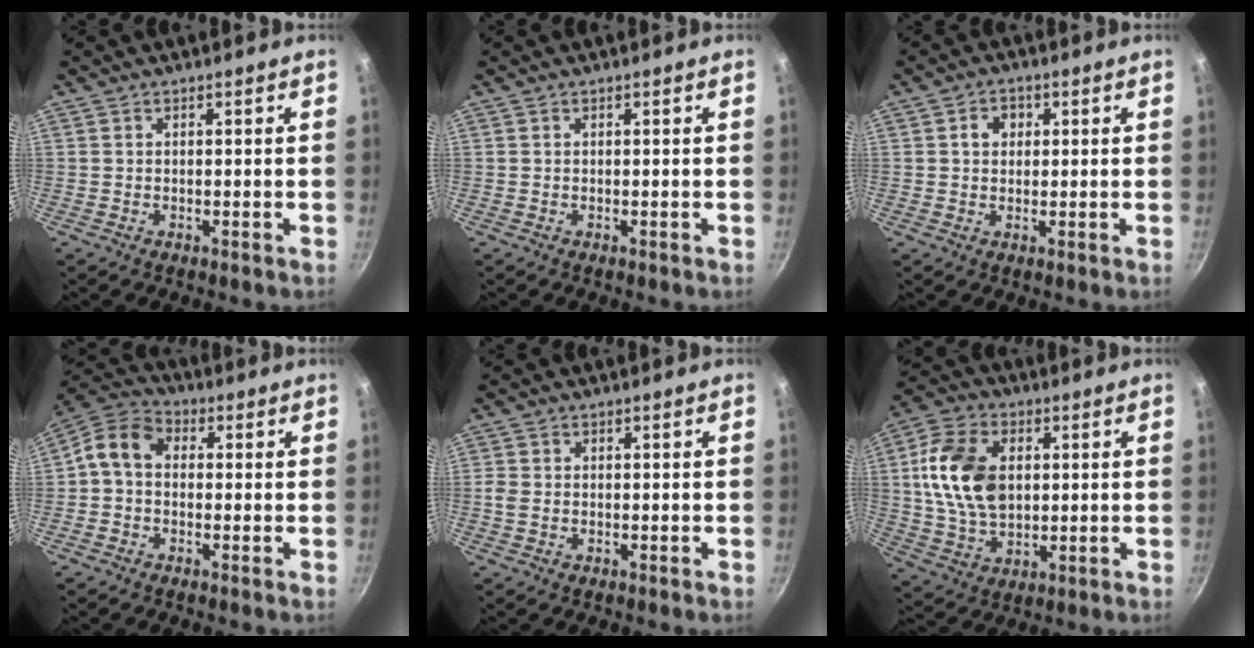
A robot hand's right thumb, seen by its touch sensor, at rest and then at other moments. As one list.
[{"total": 0.0}, {"total": 3.4, "force": [0.8, 2.9, 1.7], "torque": [-0.006, 0.006, 0.010]}, {"total": 7.6, "force": [0.0, 5.9, 4.8], "torque": [-0.083, 0.029, -0.023]}, {"total": 2.0, "force": [-0.3, 1.6, 1.2], "torque": [-0.024, 0.004, -0.008]}, {"total": 15.6, "force": [2.2, 10.5, 11.3], "torque": [-0.196, 0.000, 0.039]}]